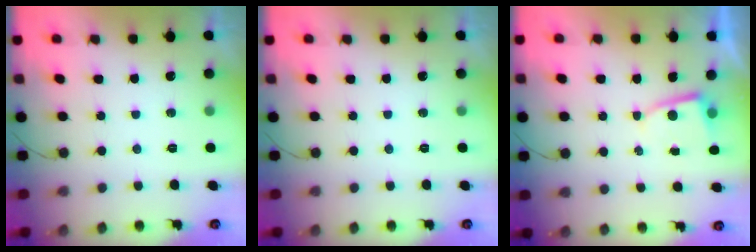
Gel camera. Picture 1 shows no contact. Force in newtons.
{"total": 0.0}
{"total": 2.7, "press": 2.6, "slide": 0.3}